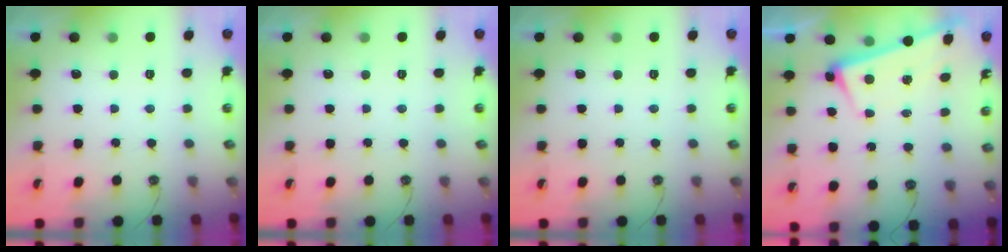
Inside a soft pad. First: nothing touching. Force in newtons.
{"total": 0.0}
{"total": 0.0}
{"total": 2.6, "press": 2.4, "slide": 0.9}